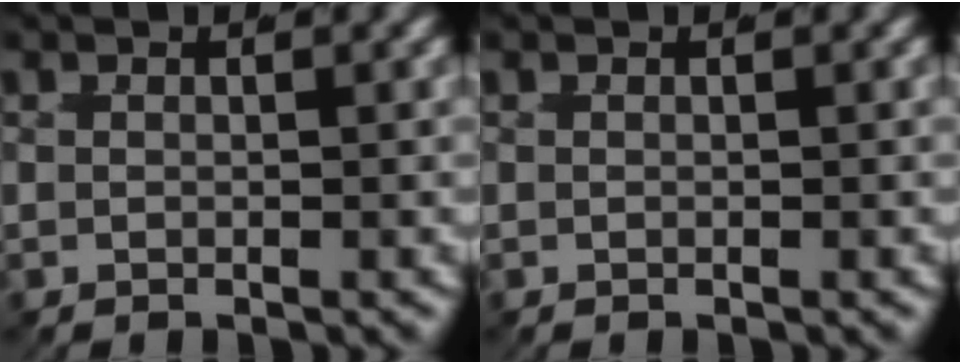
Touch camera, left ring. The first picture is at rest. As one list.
[{"total": 0.0}]